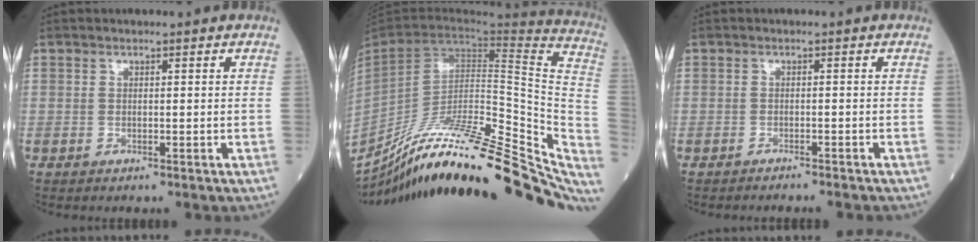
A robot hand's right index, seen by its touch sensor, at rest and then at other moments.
{"total": 33.0, "force": [-25.9, 6.2, 19.5], "torque": [-0.212, -0.018, -0.375]}
{"total": 3.5, "force": [-3.3, 0.3, 1.0], "torque": [-0.010, -0.003, -0.042]}